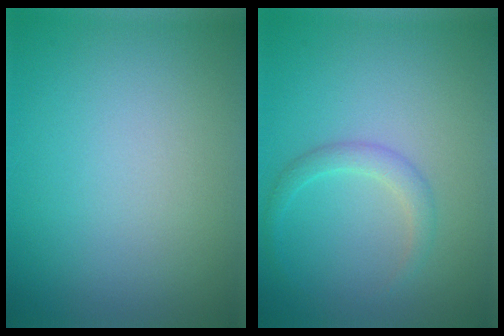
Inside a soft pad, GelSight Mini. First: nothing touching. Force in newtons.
{"total": 1.7, "press": 1.7, "slide": 0.1}